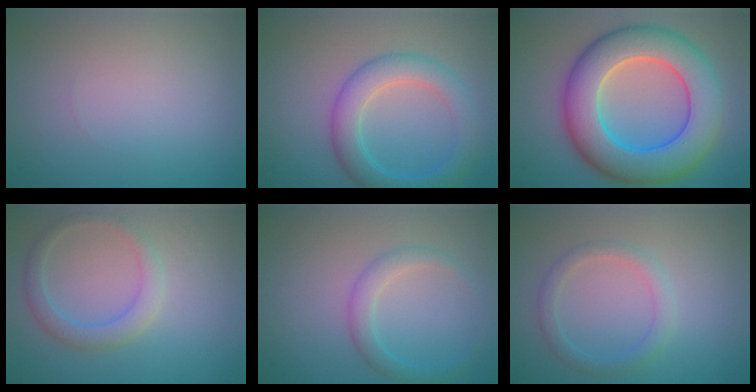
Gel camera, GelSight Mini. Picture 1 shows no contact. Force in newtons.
{"total": 4.6, "press": 4.6, "slide": 0.2}
{"total": 11.0, "press": 11.0, "slide": 0.2}
{"total": 2.5, "press": 2.5, "slide": 0.1}
{"total": 2.2, "press": 2.2, "slide": 0.1}
{"total": 2.0, "press": 2.0, "slide": 0.1}